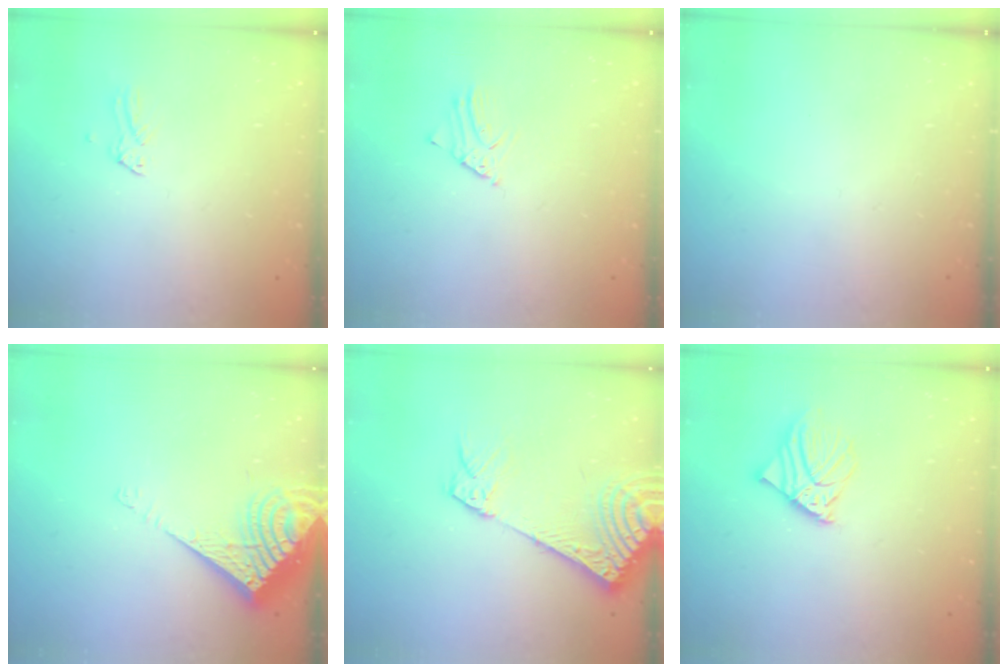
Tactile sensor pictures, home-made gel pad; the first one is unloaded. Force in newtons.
{"total": 2.3, "press": 2.3, "slide": 0.1}
{"total": 0.0}
{"total": 11.7, "press": 11.6, "slide": 1.5}
{"total": 12.2, "press": 11.9, "slide": 2.5}
{"total": 8.5, "press": 8.3, "slide": 1.5}